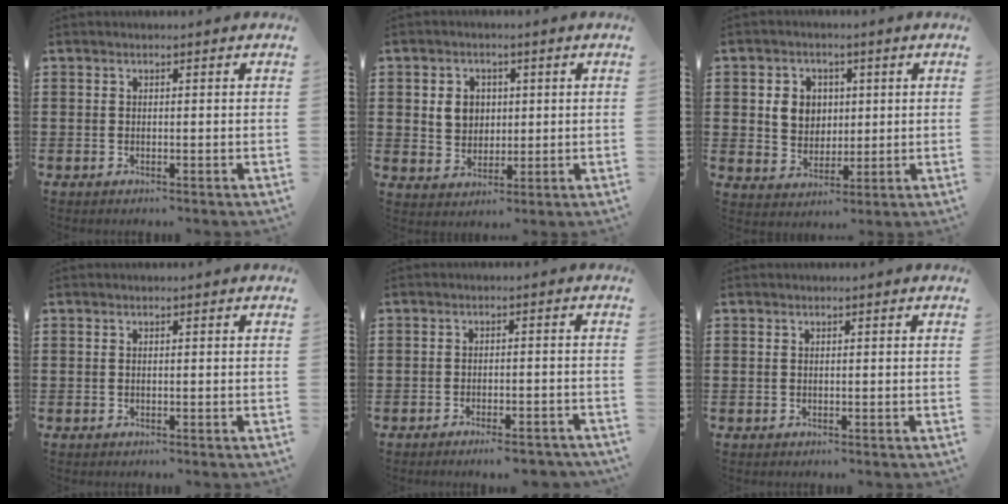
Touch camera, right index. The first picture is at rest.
{"total": 4.6, "force": [0.9, 4.0, 2.1], "torque": [-0.056, 0.013, 0.015]}
{"total": 5.5, "force": [1.1, 4.9, 2.4], "torque": [-0.059, 0.013, 0.016]}
{"total": 0.0}
{"total": 3.1, "force": [-2.8, 0.1, 1.3], "torque": [-0.020, 0.000, -0.053]}
{"total": 0.0}